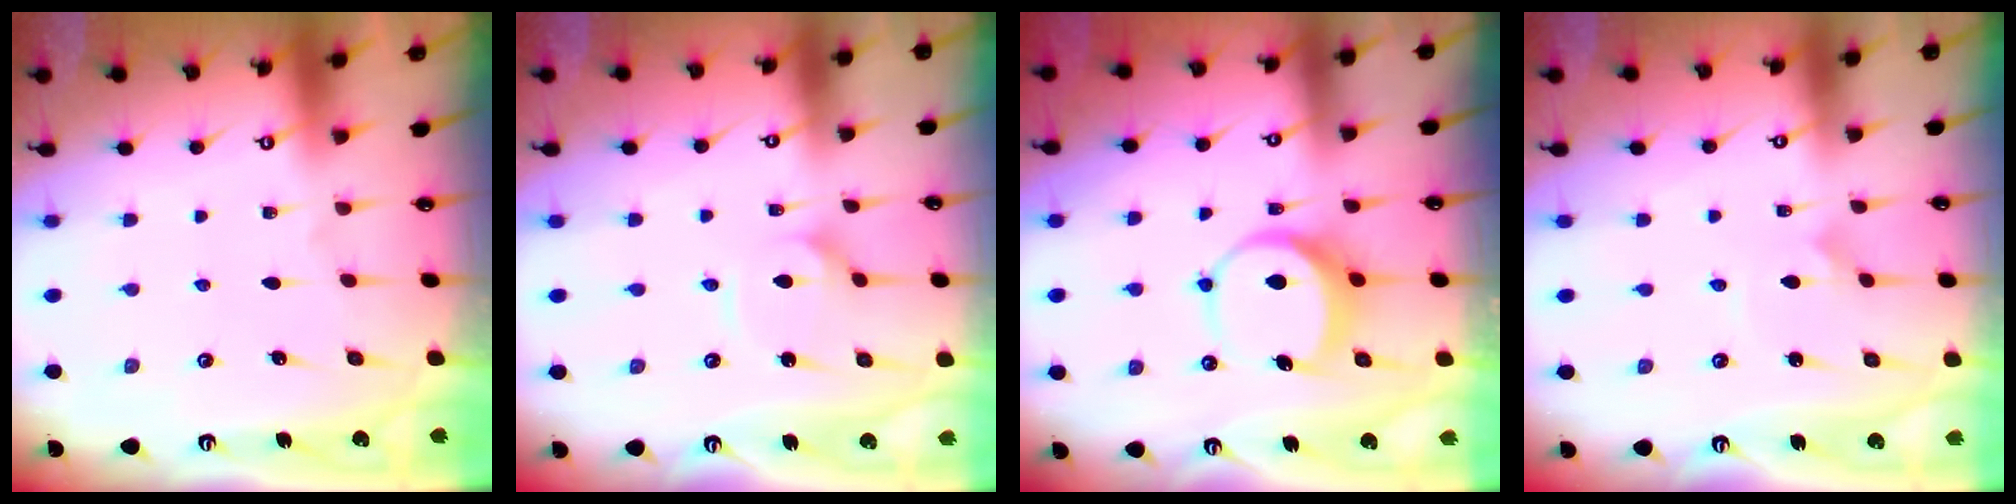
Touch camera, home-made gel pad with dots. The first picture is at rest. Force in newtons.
{"total": 3.5, "press": 3.5, "slide": 0.1}
{"total": 7.4, "press": 7.3, "slide": 0.9}
{"total": 1.7, "press": 1.7, "slide": 0.0}